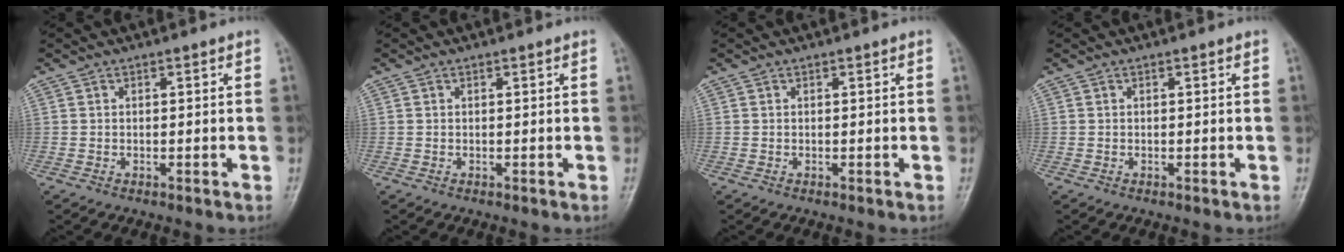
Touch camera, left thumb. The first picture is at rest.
{"total": 0.0}
{"total": 0.0}
{"total": 0.0}